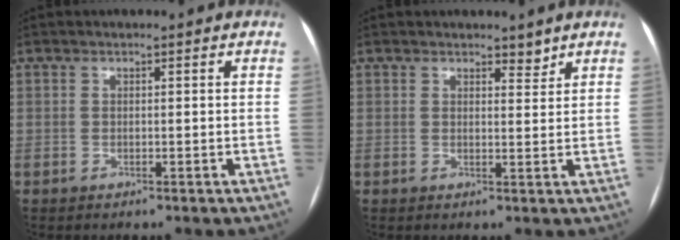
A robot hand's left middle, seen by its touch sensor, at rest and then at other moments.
{"total": 1.9, "force": [1.7, 0.7, 0.6], "torque": [-0.003, -0.006, 0.023]}